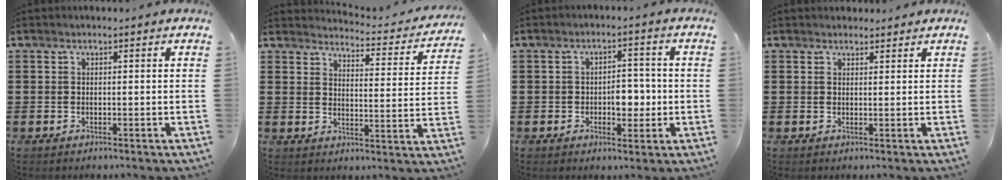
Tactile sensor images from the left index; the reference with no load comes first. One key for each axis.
{"total": 3.4, "fx": 3.3, "fy": -0.1, "fz": 0.7, "tx": -0.026, "ty": -0.031, "tz": 0.050}
{"total": 4.7, "fx": -0.8, "fy": 2.7, "fz": 3.7, "tx": -0.056, "ty": 0.000, "tz": -0.020}
{"total": 1.6, "fx": 1.5, "fy": 0.5, "fz": 0.0, "tx": -0.004, "ty": 0.004, "tz": 0.030}